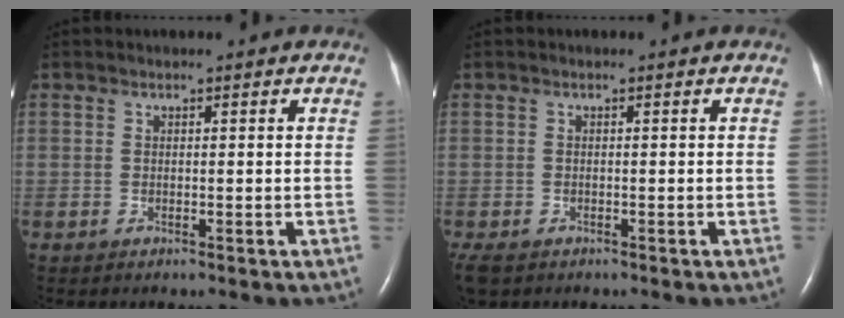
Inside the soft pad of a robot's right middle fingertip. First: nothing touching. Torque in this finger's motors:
{"motor_torque": [0.41, -0.34, 0.03, 0.01]}